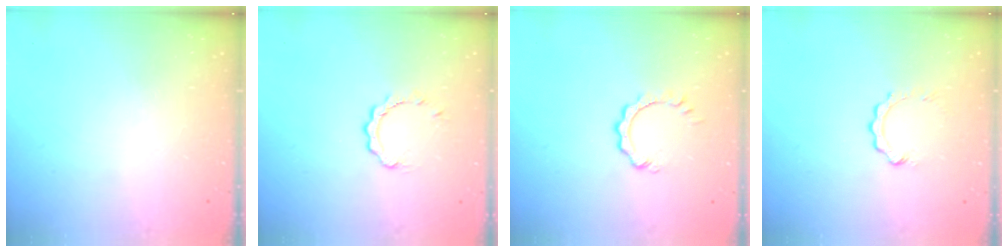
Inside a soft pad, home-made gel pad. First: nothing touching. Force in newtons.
{"total": 2.5, "press": 2.5, "slide": 0.3}
{"total": 2.9, "press": 2.8, "slide": 0.3}
{"total": 2.4, "press": 2.4, "slide": 0.3}